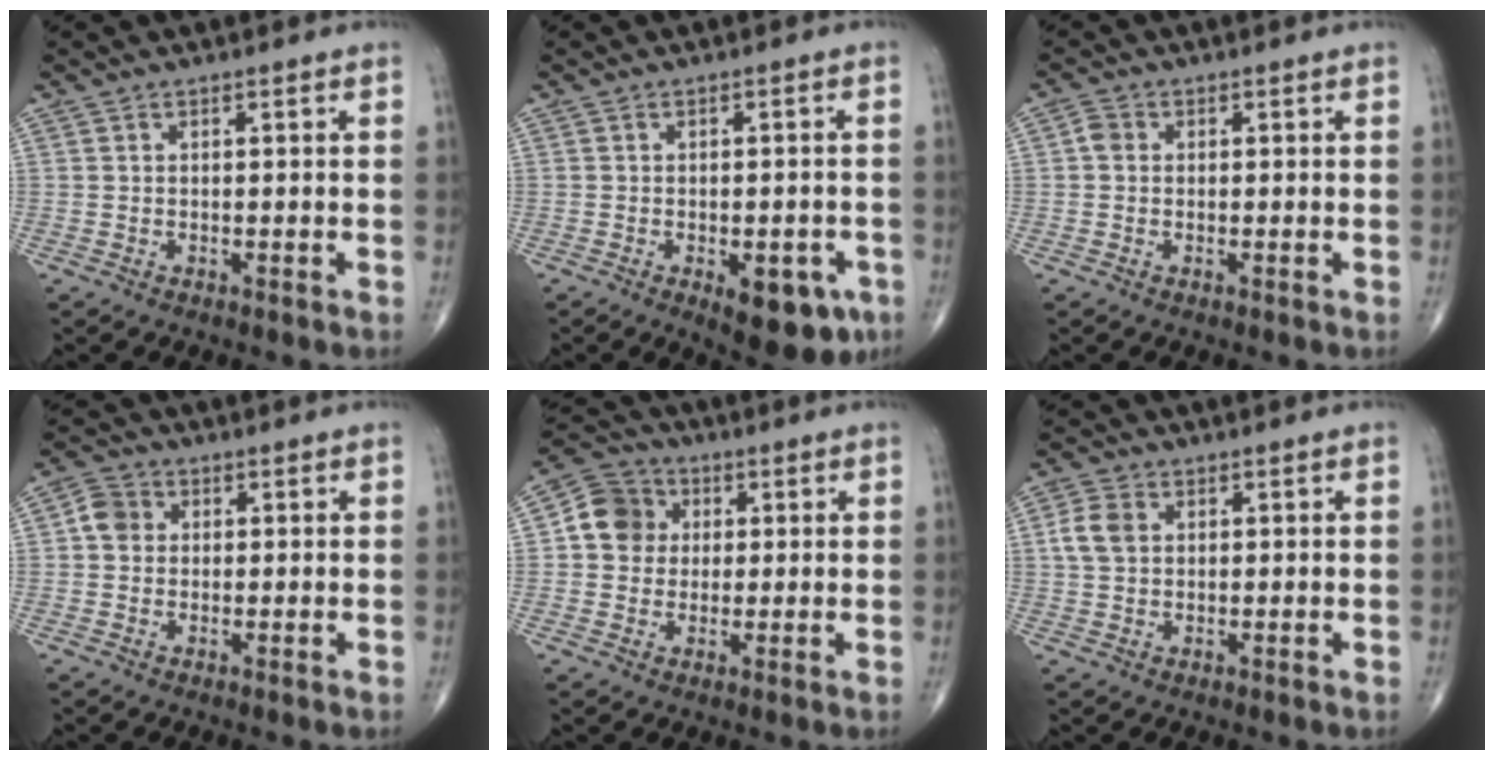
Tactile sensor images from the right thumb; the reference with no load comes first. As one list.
[{"total": 9.7, "force": [-4.3, 4.5, 7.4], "torque": [-0.069, 0.008, -0.048]}, {"total": 2.0, "force": [0.1, 1.7, 1.0], "torque": [-0.013, 0.005, -0.003]}, {"total": 4.1, "force": [0.4, 3.6, 1.8], "torque": [-0.023, 0.009, -0.001]}, {"total": 8.2, "force": [1.2, 7.4, 3.1], "torque": [-0.034, 0.010, 0.009]}, {"total": 4.9, "force": [1.0, 3.7, 3.1], "torque": [-0.061, 0.006, 0.015]}]